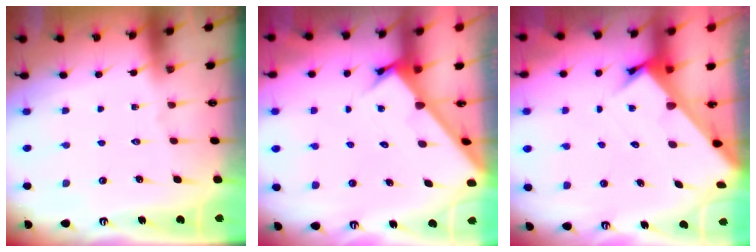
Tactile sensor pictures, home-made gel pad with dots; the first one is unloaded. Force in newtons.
{"total": 2.8, "press": 2.8, "slide": 0.2}
{"total": 3.0, "press": 3.0, "slide": 0.1}